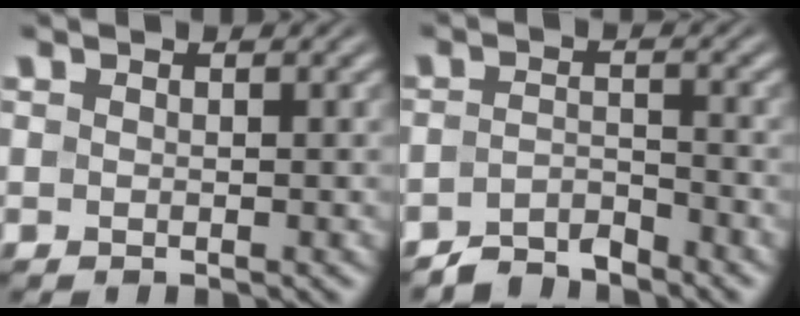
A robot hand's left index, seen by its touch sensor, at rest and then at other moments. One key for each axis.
{"total": 3.0, "fx": -2.8, "fy": 0.7, "fz": 0.9, "tx": -0.016, "ty": 0.003, "tz": -0.060}